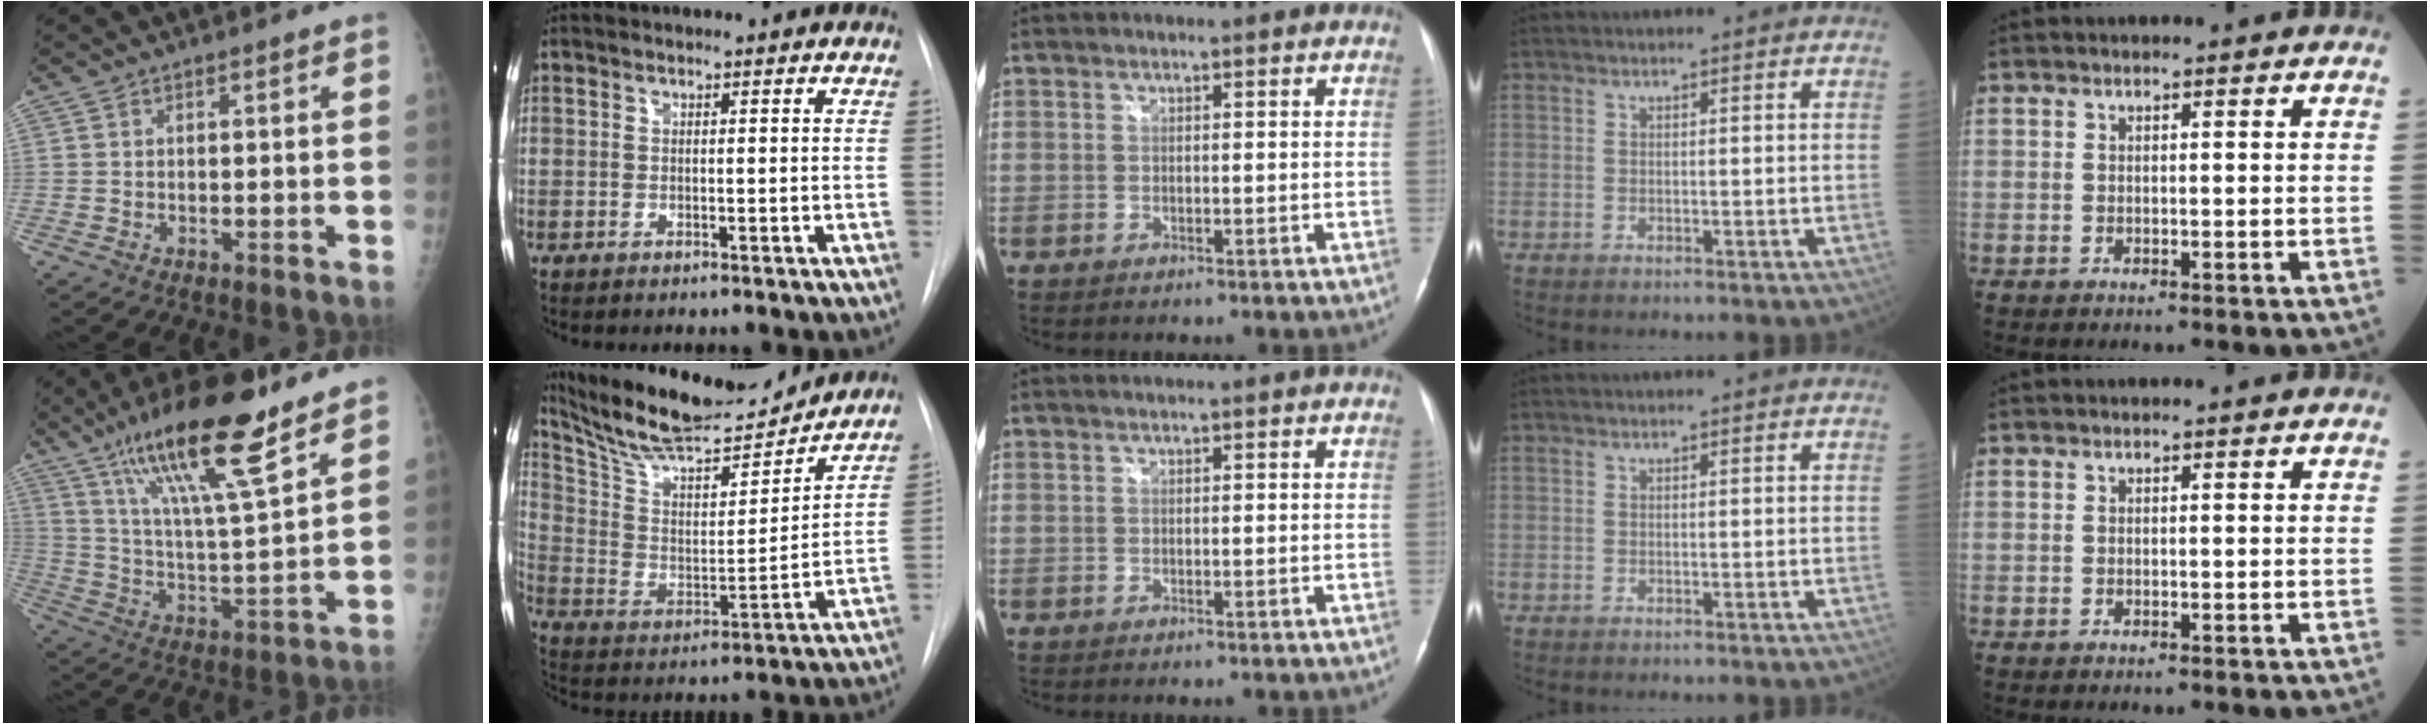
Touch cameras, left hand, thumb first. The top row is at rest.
{"thumb": {"total": 20.4, "force": [13.6, 3.9, 14.8], "torque": [-0.246, -0.053, 0.239]}, "index": {"total": 19.3, "force": [17.8, 2.4, 7.1], "torque": [-0.132, -0.007, 0.294]}}